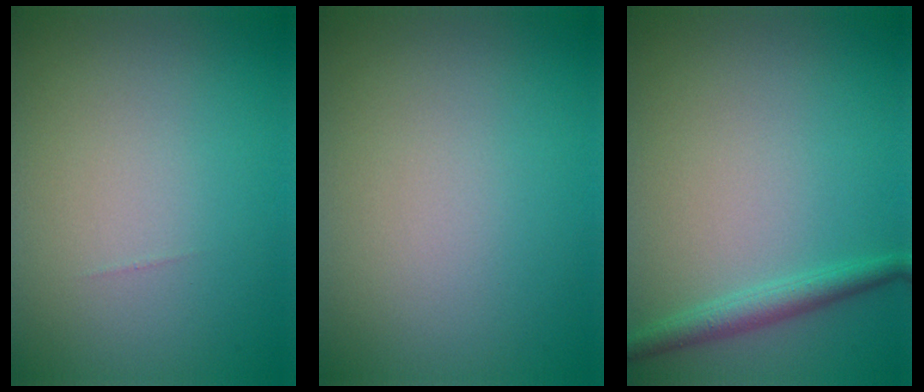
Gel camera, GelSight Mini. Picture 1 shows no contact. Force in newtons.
{"total": 0.0}
{"total": 2.2, "press": 2.2, "slide": 0.1}